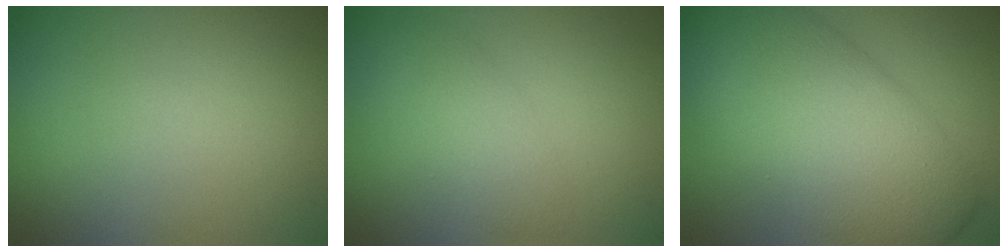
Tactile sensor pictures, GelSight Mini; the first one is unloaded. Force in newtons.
{"total": 2.9, "press": 2.9, "slide": 0.2}
{"total": 11.4, "press": 11.4, "slide": 0.3}